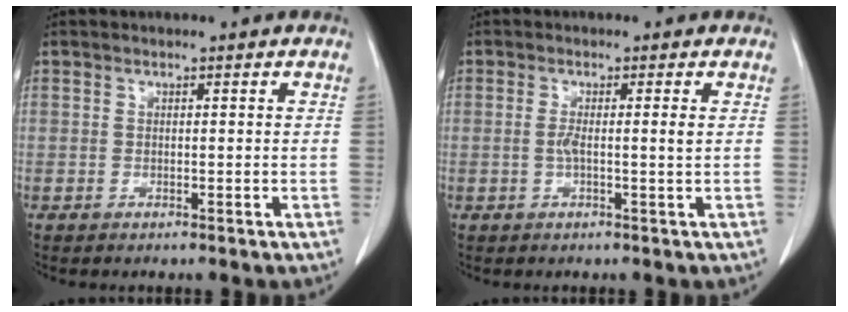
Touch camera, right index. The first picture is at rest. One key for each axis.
{"total": 2.4, "fx": 0.0, "fy": -0.2, "fz": 2.4, "tx": -0.046, "ty": 0.000, "tz": -0.001}